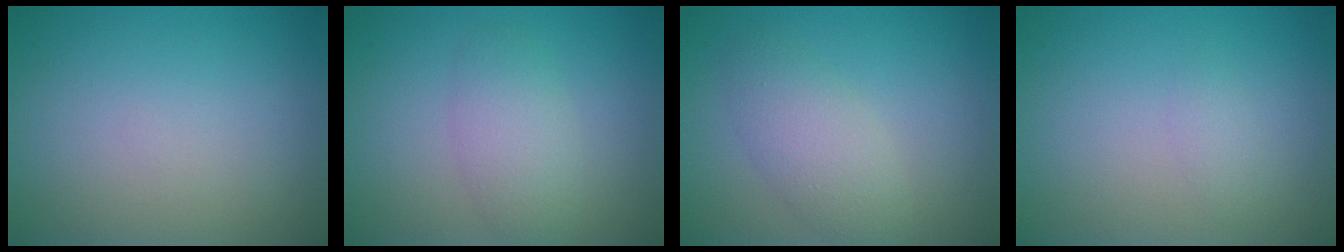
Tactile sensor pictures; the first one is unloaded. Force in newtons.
{"total": 3.0, "press": 3.0, "slide": 0.2}
{"total": 3.4, "press": 3.4, "slide": 0.0}
{"total": 2.1, "press": 2.1, "slide": 0.2}